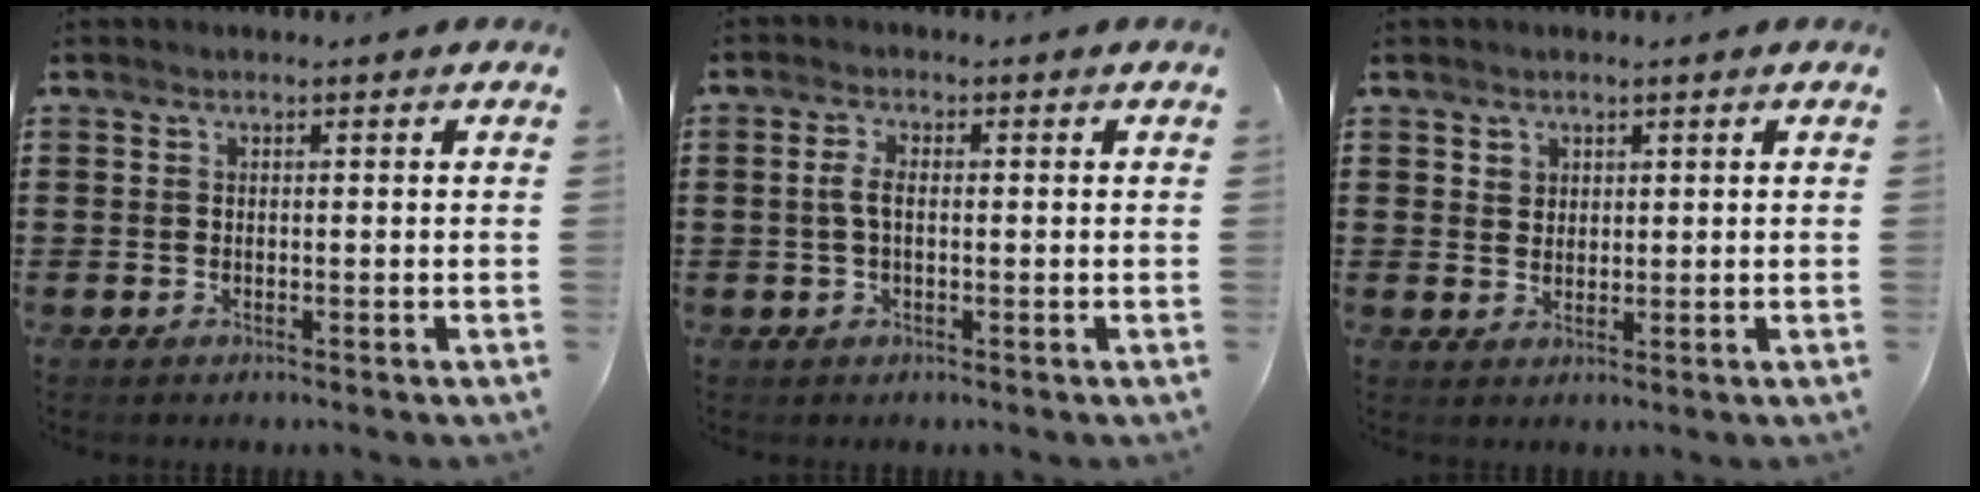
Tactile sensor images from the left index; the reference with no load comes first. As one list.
[{"total": 3.3, "force": [-0.1, 1.5, 2.9], "torque": [-0.072, 0.000, -0.007]}, {"total": 1.9, "force": [1.2, 1.4, 0.1], "torque": [0.000, 0.001, 0.022]}]